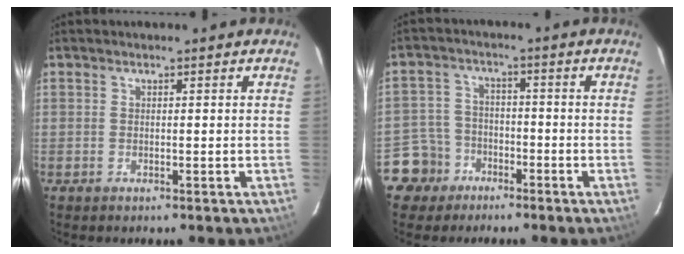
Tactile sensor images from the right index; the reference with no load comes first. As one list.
[{"total": 6.8, "force": [-4.2, 5.3, 0.3], "torque": [-0.027, 0.027, -0.077]}]